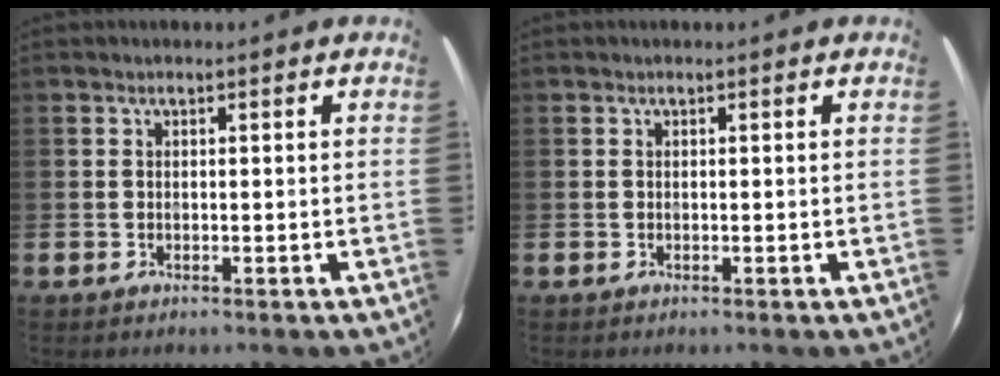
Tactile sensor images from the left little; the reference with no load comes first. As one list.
[{"total": 0.0}]